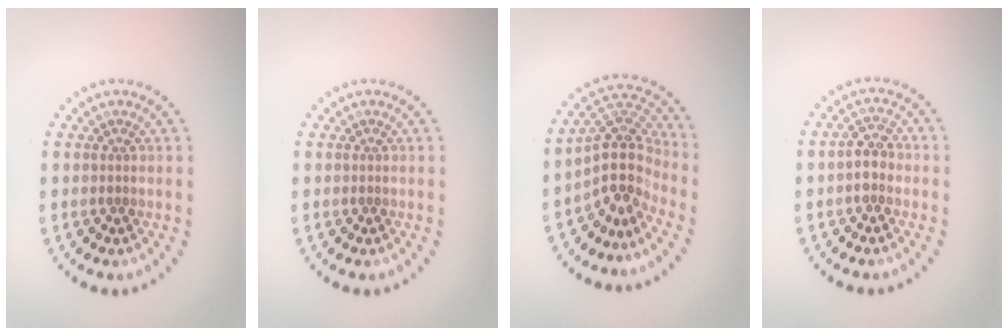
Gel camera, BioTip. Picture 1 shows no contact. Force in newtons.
{"total": 0.0}
{"total": 4.6, "press": 3.5, "slide": 2.9}
{"total": 1.9, "press": 1.8, "slide": 0.6}